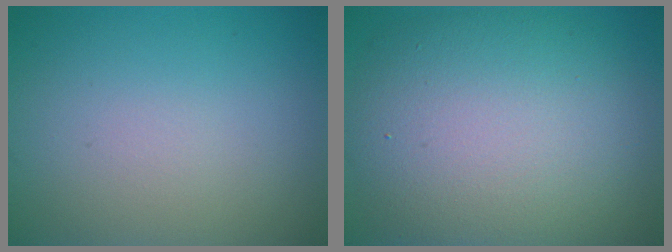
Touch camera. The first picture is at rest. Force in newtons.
{"total": 11.6, "press": 11.6, "slide": 0.5}